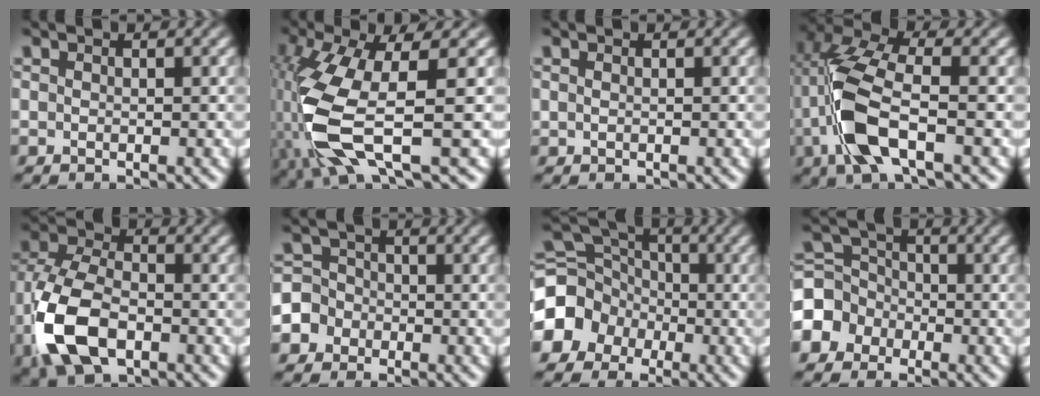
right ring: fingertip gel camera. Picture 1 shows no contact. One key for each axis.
{"total": 9.4, "fx": -1.4, "fy": 4.3, "fz": 8.3, "tx": -0.213, "ty": -0.037, "tz": 0.007}
{"total": 0.6, "fx": 0.1, "fy": -0.6, "fz": -0.1, "tx": 0.007, "ty": -0.002, "tz": 0.006}
{"total": 7.5, "fx": 0.3, "fy": 3.7, "fz": 6.5, "tx": -0.153, "ty": -0.009, "tz": 0.007}
{"total": 9.6, "fx": -2.1, "fy": 6.6, "fz": 6.7, "tx": -0.159, "ty": -0.035, "tz": -0.013}
{"total": 7.7, "fx": -2.1, "fy": 7.2, "fz": 2.0, "tx": -0.042, "ty": -0.021, "tz": -0.040}
{"total": 11.6, "fx": -1.1, "fy": 10.5, "fz": 4.8, "tx": -0.102, "ty": -0.027, "tz": -0.026}
{"total": 7.7, "fx": -1.3, "fy": 7.1, "fz": 2.8, "tx": -0.060, "ty": -0.024, "tz": -0.024}